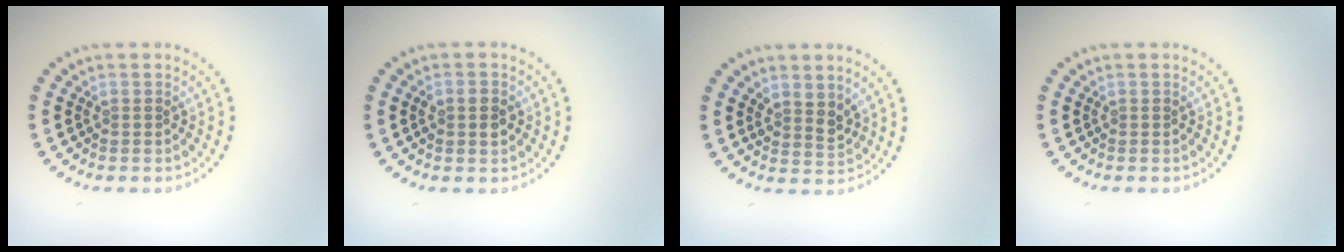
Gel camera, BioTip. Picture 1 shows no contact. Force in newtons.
{"total": 1.4, "press": 1.4, "slide": 0.2}
{"total": 1.7, "press": 1.5, "slide": 0.9}
{"total": 0.0}